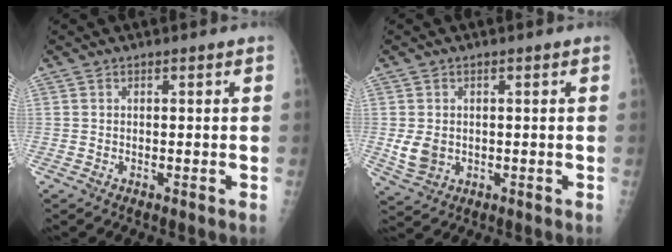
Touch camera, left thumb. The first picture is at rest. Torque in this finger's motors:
{"motor_torque": [0.14, 0.12, 0.53, 0.00, 0.08]}